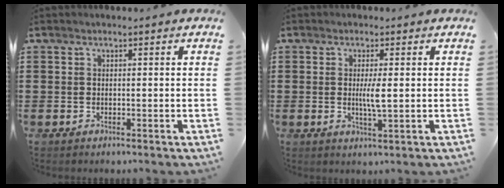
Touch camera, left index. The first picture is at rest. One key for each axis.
{"total": 3.4, "fx": 0.2, "fy": 0.3, "fz": 3.3, "tx": -0.062, "ty": -0.004, "tz": 0.002}